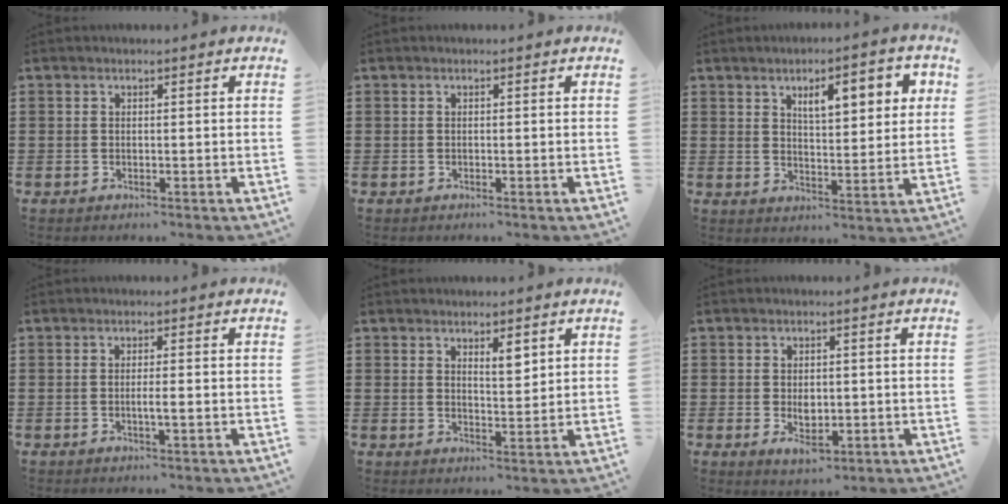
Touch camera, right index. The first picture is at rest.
{"total": 0.0}
{"total": 6.5, "force": [2.9, 2.3, 5.3], "torque": [-0.080, -0.004, 0.040]}
{"total": 2.0, "force": [-0.5, -0.1, 1.9], "torque": [-0.033, -0.005, -0.010]}
{"total": 3.2, "force": [2.2, 1.1, 2.1], "torque": [-0.028, -0.001, 0.035]}
{"total": 3.4, "force": [-0.5, 2.0, 2.7], "torque": [-0.036, -0.005, -0.012]}